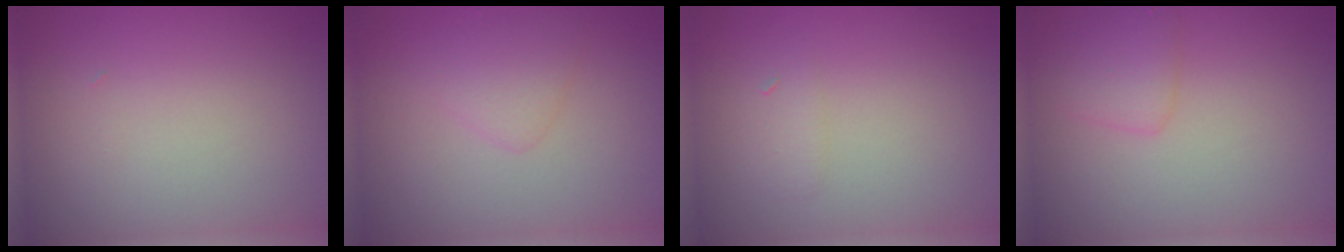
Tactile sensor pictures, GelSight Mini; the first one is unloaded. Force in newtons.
{"total": 1.6, "press": 1.6, "slide": 0.2}
{"total": 1.0, "press": 1.0, "slide": 0.1}
{"total": 2.0, "press": 2.0, "slide": 0.0}